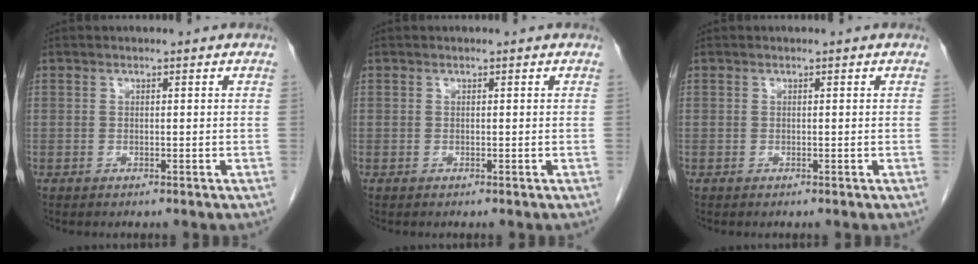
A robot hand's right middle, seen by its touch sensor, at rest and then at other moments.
{"total": 0.0}
{"total": 0.0}